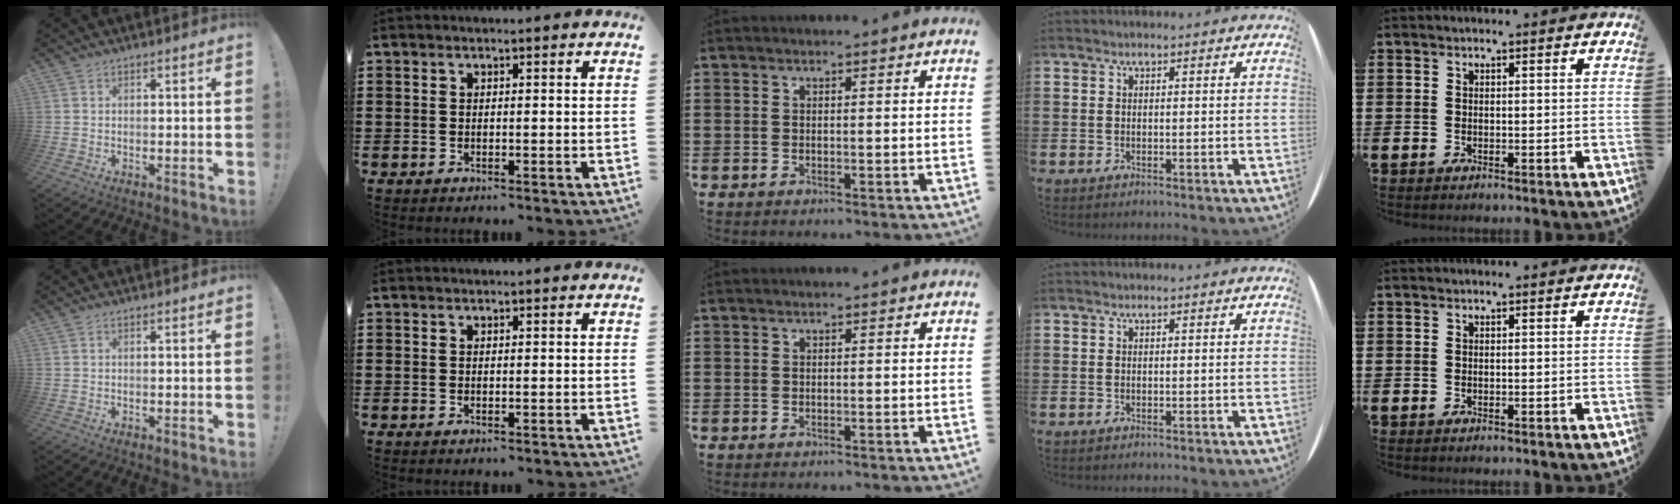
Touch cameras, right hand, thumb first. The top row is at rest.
{}